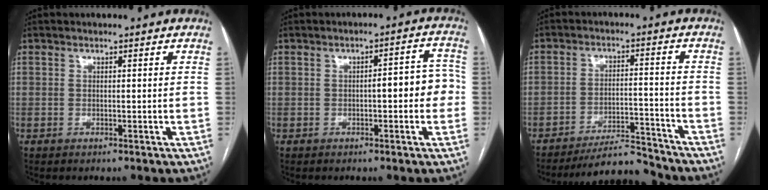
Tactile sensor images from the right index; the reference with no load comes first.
{"total": 5.7, "force": [-0.5, 1.9, 5.3], "torque": [-0.059, 0.031, -0.009]}
{"total": 8.1, "force": [-8.0, 0.9, 1.1], "torque": [-0.009, 0.014, -0.134]}